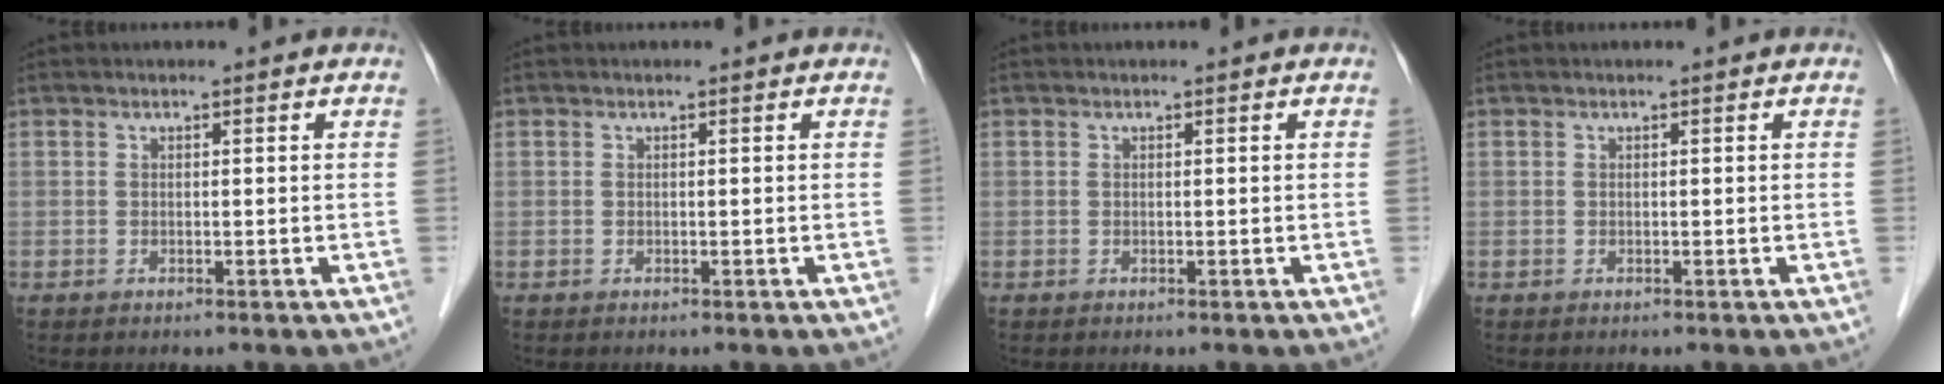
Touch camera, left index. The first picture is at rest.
{"total": 0.0}
{"total": 0.0}
{"total": 0.0}